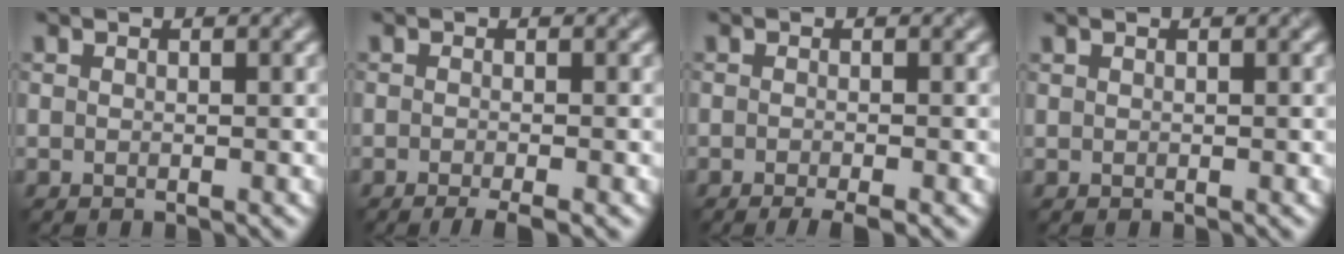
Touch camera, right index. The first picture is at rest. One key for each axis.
{"total": 2.5, "fx": -1.5, "fy": 0.4, "fz": 2.0, "tx": -0.025, "ty": 0.002, "tz": -0.021}
{"total": 2.6, "fx": -1.6, "fy": 0.4, "fz": 2.0, "tx": -0.025, "ty": 0.002, "tz": -0.021}
{"total": 0.0}